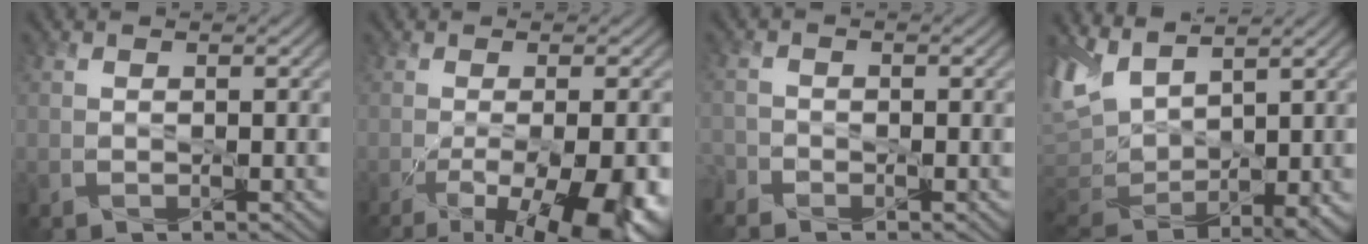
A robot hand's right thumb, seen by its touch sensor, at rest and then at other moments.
{"total": 12.4, "force": [-6.0, 3.9, 10.1], "torque": [-0.141, -0.020, -0.069]}
{"total": 2.1, "force": [-1.9, 0.8, 0.5], "torque": [-0.014, -0.009, -0.049]}
{"total": 10.7, "force": [4.9, 5.6, 7.7], "torque": [-0.212, 0.000, 0.098]}